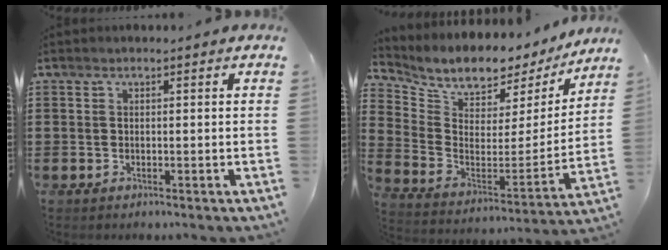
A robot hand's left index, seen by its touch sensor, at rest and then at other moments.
{"total": 5.6, "force": [5.1, 2.2, 0.8], "torque": [-0.038, -0.057, 0.081]}